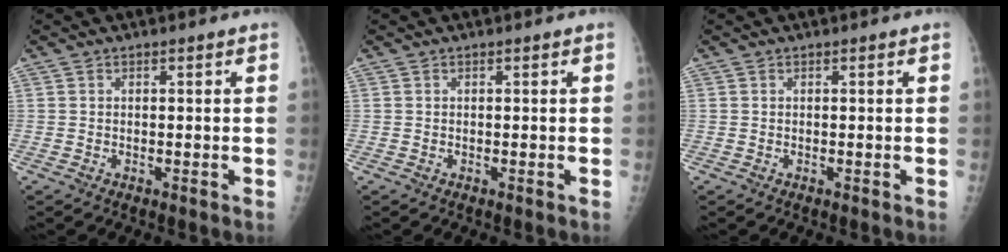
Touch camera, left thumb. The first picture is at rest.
{"total": 0.0}
{"total": 0.0}